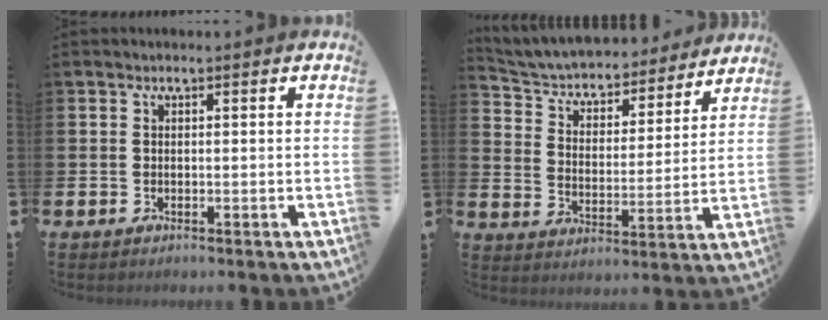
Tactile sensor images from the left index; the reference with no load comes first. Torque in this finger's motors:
{"motor_torque": [1.27, -0.87, 0.47, 0.14]}